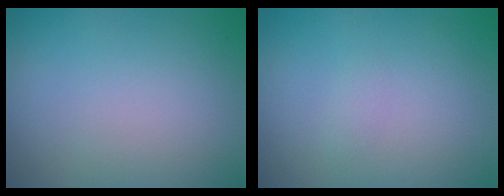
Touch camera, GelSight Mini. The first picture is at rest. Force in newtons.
{"total": 0.6, "press": 0.6, "slide": 0.0}